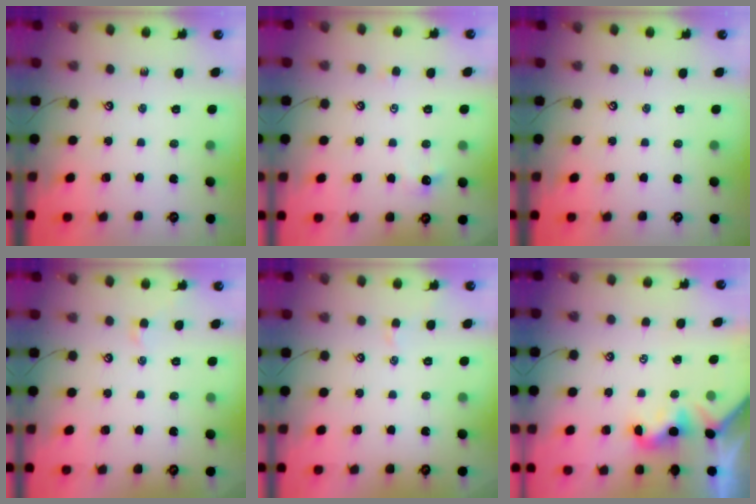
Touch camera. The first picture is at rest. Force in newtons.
{"total": 0.9, "press": 0.9, "slide": 0.2}
{"total": 0.0}
{"total": 0.5, "press": 0.4, "slide": 0.3}
{"total": 1.0, "press": 0.8, "slide": 0.4}
{"total": 2.0, "press": 1.9, "slide": 0.5}